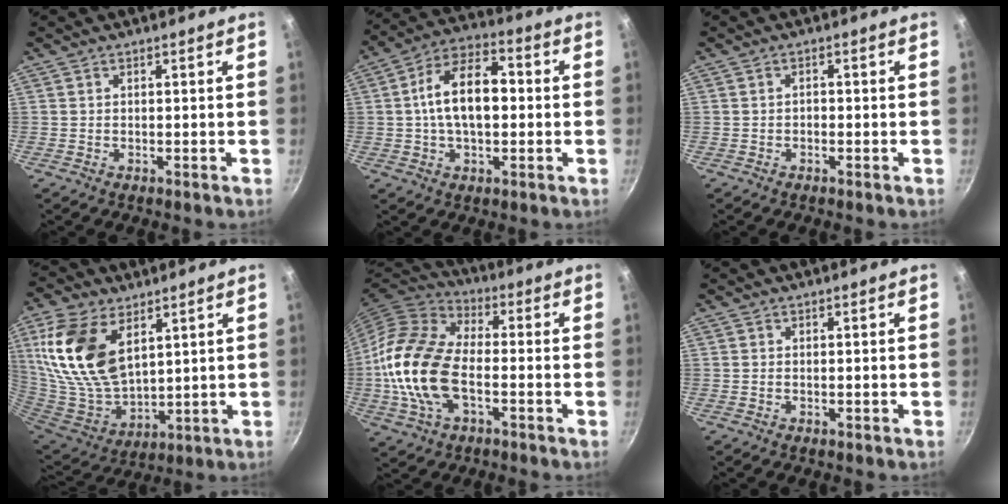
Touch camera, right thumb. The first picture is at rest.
{"total": 13.8, "force": [0.4, 7.9, 11.3], "torque": [-0.166, 0.037, -0.005]}
{"total": 1.0, "force": [-0.4, 0.7, 0.6], "torque": [-0.009, 0.006, -0.007]}
{"total": 19.5, "force": [7.7, 11.4, 13.9], "torque": [-0.269, -0.038, 0.161]}
{"total": 18.3, "force": [-3.1, 10.6, 14.6], "torque": [-0.277, 0.029, -0.073]}
{"total": 0.0}